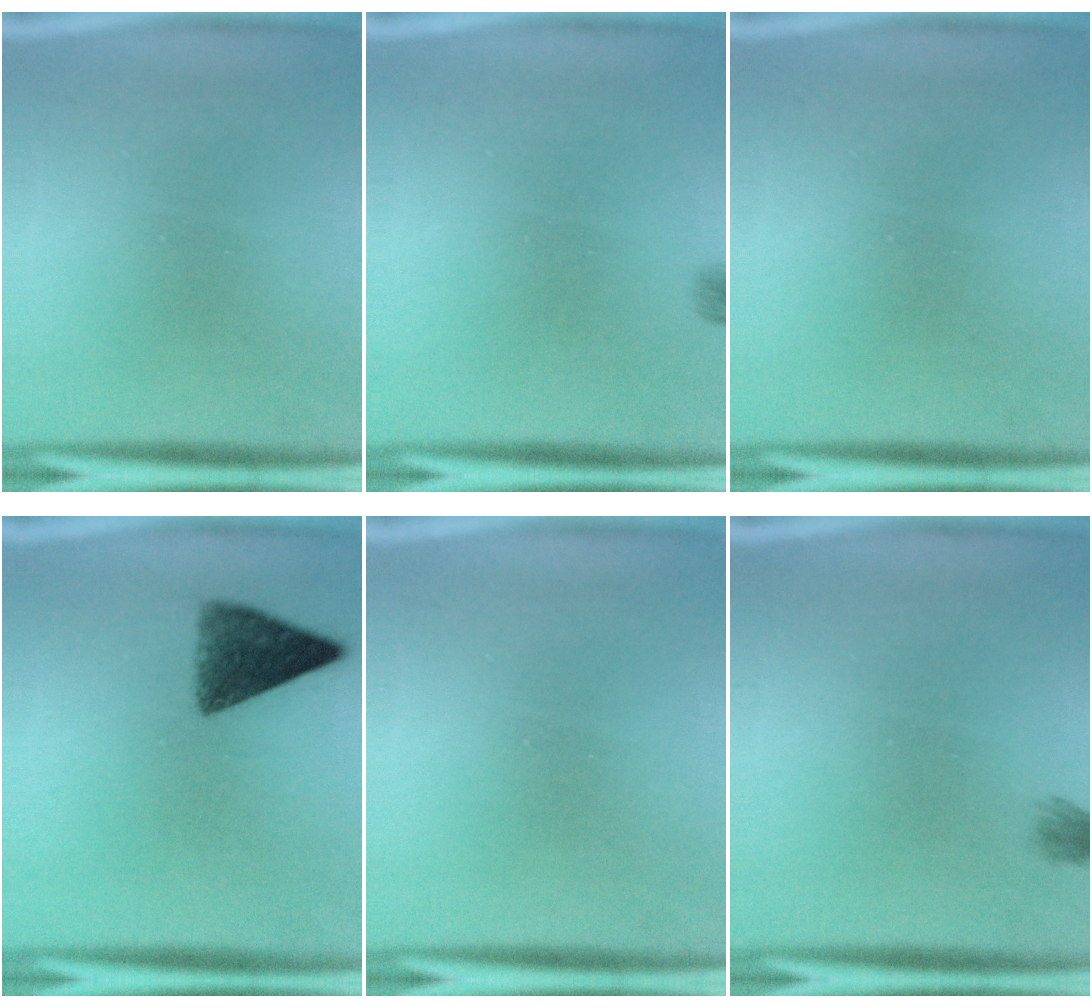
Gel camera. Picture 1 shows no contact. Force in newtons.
{"total": 1.3}
{"total": 0.0}
{"total": 7.7}
{"total": 0.0}
{"total": 1.9}